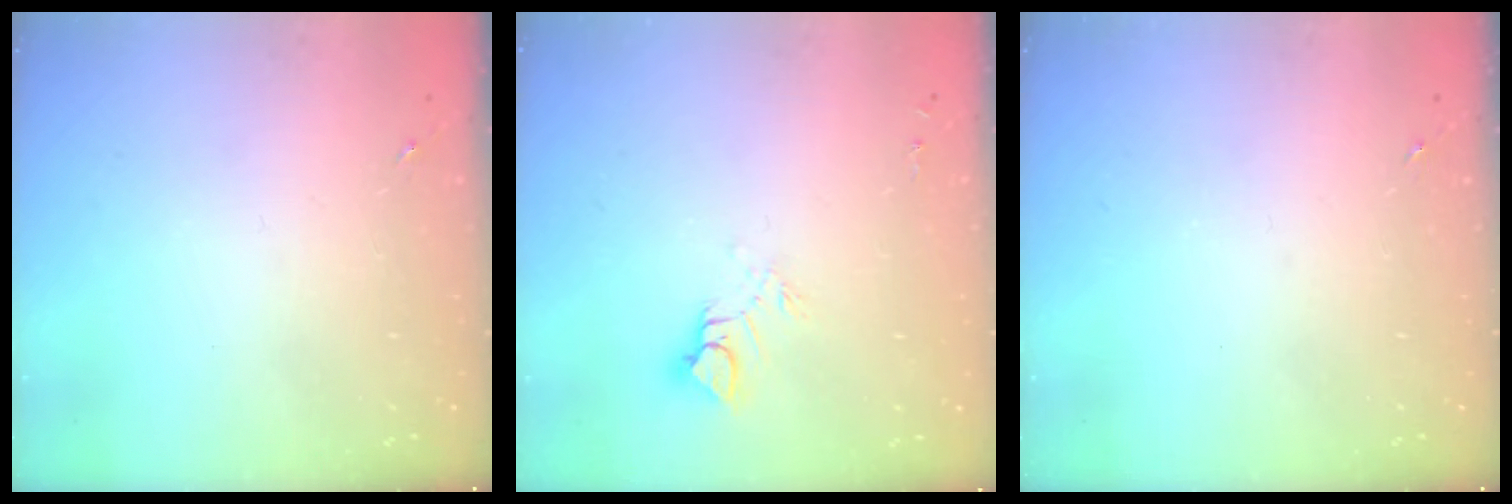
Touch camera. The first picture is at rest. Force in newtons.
{"total": 6.3, "press": 6.3, "slide": 0.5}
{"total": 0.0}